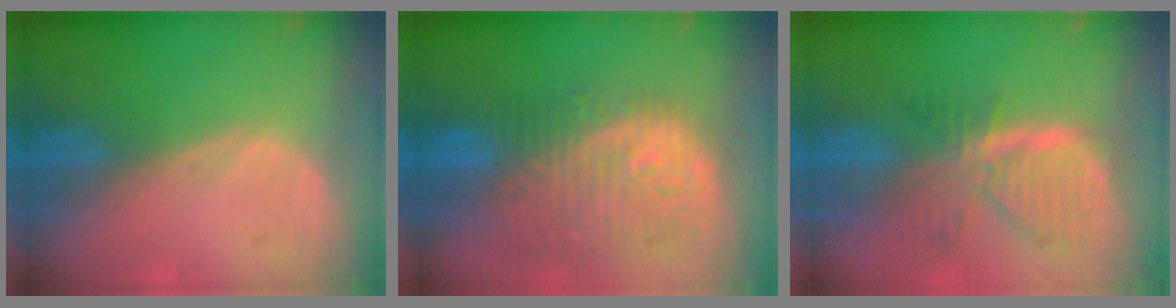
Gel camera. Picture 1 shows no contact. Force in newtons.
{"total": 12.1, "press": 10.9, "slide": 5.4}
{"total": 8.0, "press": 7.1, "slide": 3.7}